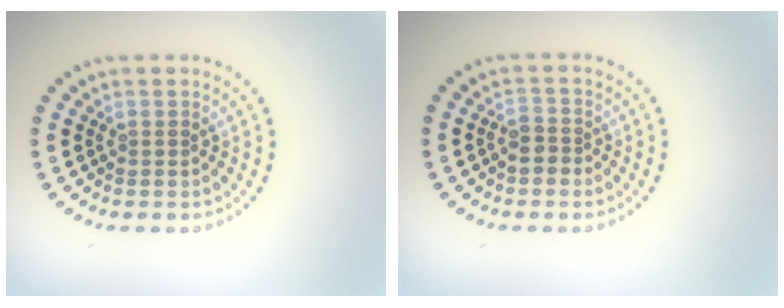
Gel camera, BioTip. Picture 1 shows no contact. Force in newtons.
{"total": 1.7, "press": 1.5, "slide": 0.9}